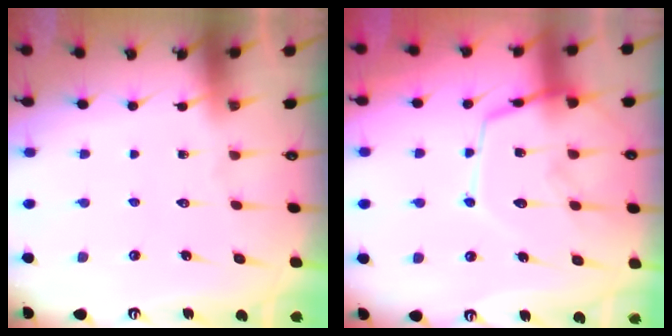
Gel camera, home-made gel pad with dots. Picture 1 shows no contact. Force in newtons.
{"total": 14.1, "press": 14.0, "slide": 1.3}